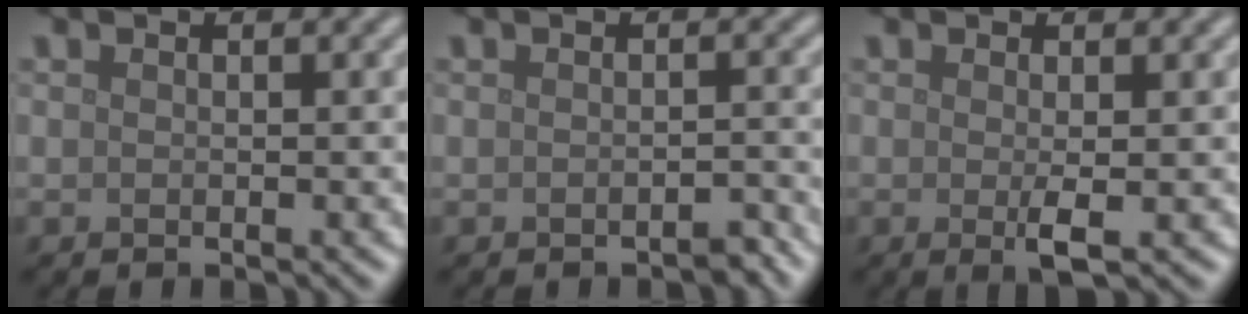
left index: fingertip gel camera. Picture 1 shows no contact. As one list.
[{"total": 1.0, "force": [-0.8, 0.2, 0.5], "torque": [-0.008, 0.001, -0.011]}, {"total": 1.8, "force": [-0.2, 0.2, 1.8], "torque": [-0.034, -0.006, -0.003]}]